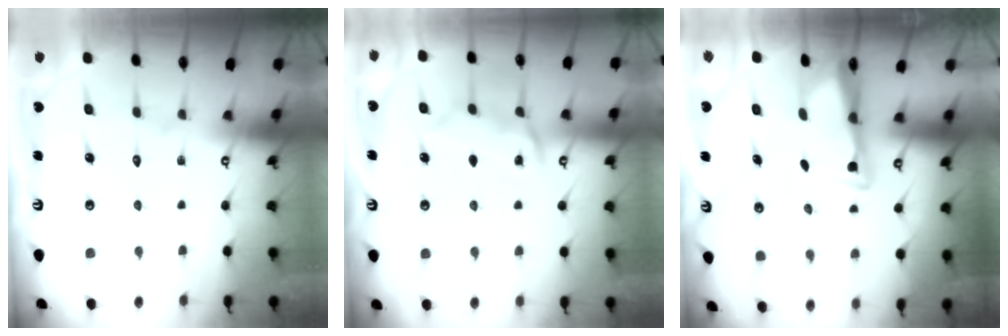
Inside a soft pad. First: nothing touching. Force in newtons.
{"total": 10.3, "press": 10.2, "slide": 1.2}
{"total": 3.2, "press": 3.1, "slide": 0.8}